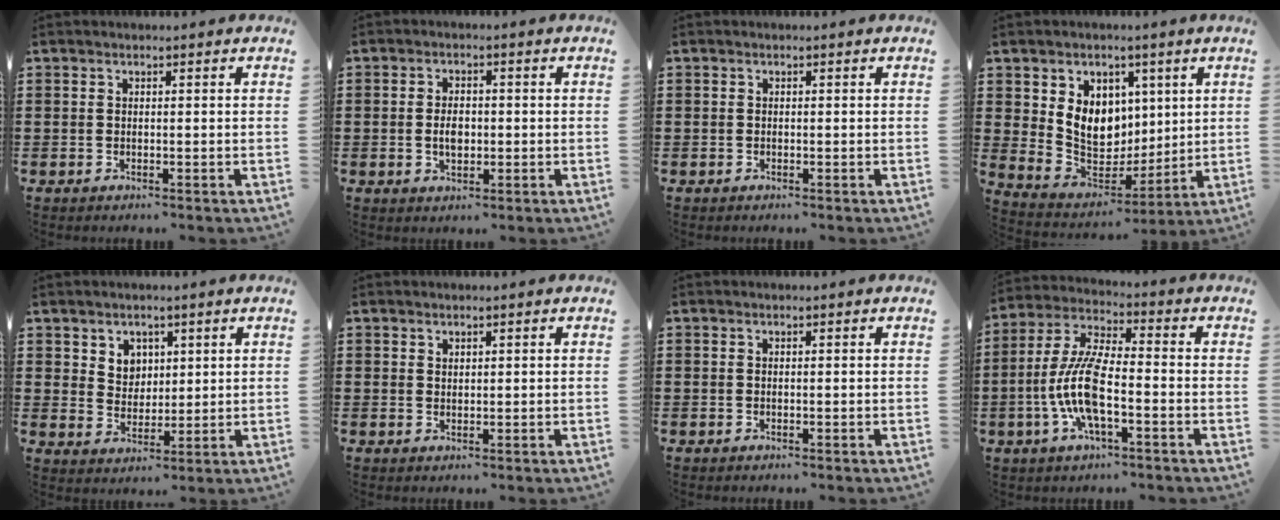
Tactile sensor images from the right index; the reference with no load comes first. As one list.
[{"total": 3.4, "force": [-0.3, 2.0, 2.7], "torque": [-0.044, 0.001, -0.008]}, {"total": 0.5, "force": [-0.1, 0.5, 0.0], "torque": [-0.002, 0.005, -0.004]}, {"total": 8.9, "force": [2.8, 7.6, 3.8], "torque": [-0.081, -0.005, 0.059]}, {"total": 4.3, "force": [2.5, 3.4, 0.7], "torque": [-0.023, 0.005, 0.044]}, {"total": 1.0, "force": [0.9, 0.5, 0.1], "torque": [-0.003, 0.001, 0.018]}, {"total": 0.0}, {"total": 9.6, "force": [-2.8, 2.9, 8.7], "torque": [-0.209, -0.015, -0.061]}]